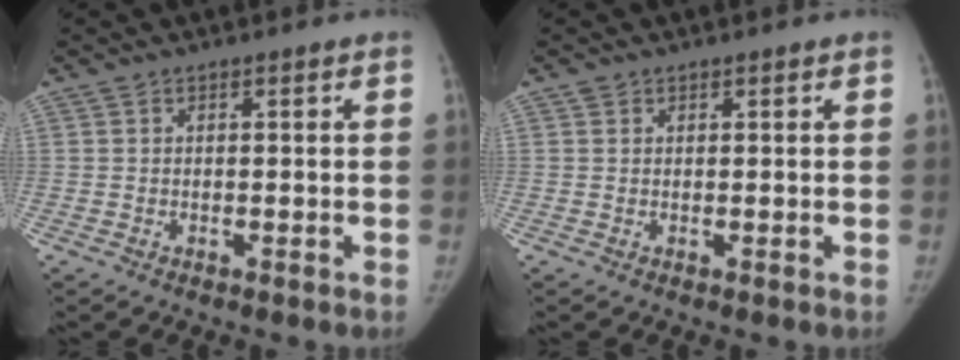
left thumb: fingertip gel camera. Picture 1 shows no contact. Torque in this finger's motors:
{"motor_torque": [-0.06, 0.01, 0.19, -0.36, 0.02]}